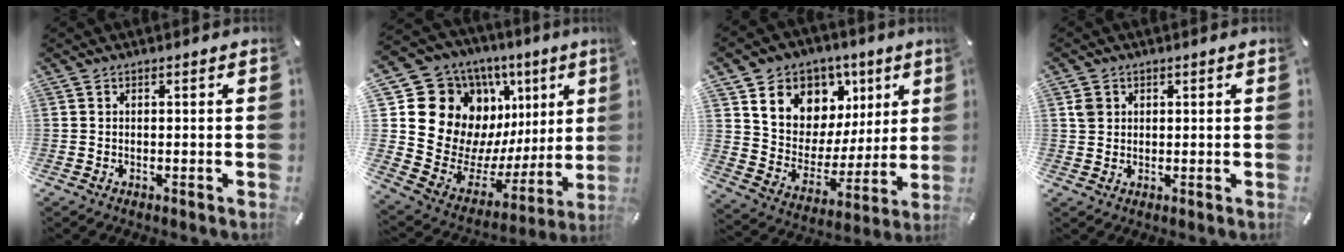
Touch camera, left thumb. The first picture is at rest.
{"total": 18.2, "force": [8.0, 14.7, 7.2], "torque": [-0.088, -0.085, 0.174]}
{"total": 10.8, "force": [5.7, 9.1, 1.6], "torque": [-0.029, -0.059, 0.107]}
{"total": 2.5, "force": [0.8, 2.2, 0.5], "torque": [-0.005, 0.000, 0.014]}